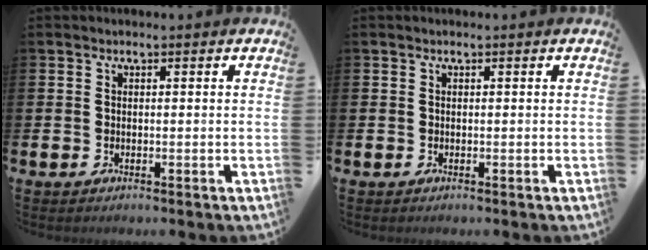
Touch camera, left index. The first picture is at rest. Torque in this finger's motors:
{"motor_torque": [-0.02, 0.02, 0.01, 0.00]}